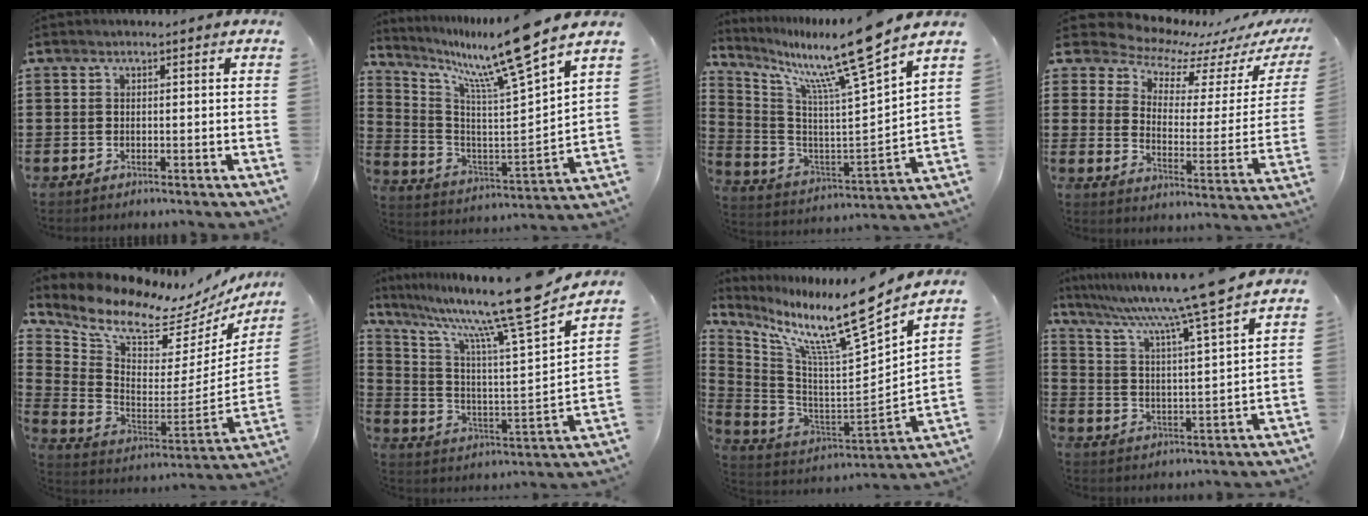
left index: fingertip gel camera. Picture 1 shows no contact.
{"total": 12.1, "force": [9.9, -1.1, 7.0], "torque": [-0.154, -0.075, 0.152]}
{"total": 12.8, "force": [10.0, -0.6, 7.9], "torque": [-0.163, -0.076, 0.152]}
{"total": 7.1, "force": [6.7, 2.3, 0.9], "torque": [-0.048, -0.062, 0.112]}
{"total": 8.7, "force": [7.6, 2.4, 3.3], "torque": [-0.102, -0.069, 0.127]}
{"total": 15.7, "force": [12.4, 0.2, 9.5], "torque": [-0.194, -0.079, 0.192]}
{"total": 12.4, "force": [9.7, 0.5, 7.7], "torque": [-0.164, -0.081, 0.151]}
{"total": 8.6, "force": [7.0, -1.8, 4.7], "torque": [-0.119, -0.055, 0.104]}